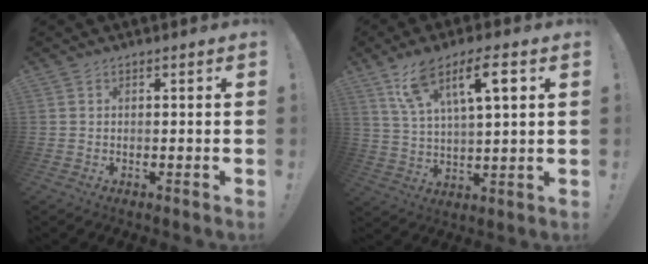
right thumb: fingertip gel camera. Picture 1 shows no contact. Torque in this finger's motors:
{"motor_torque": [0.46, 0.68, 0.15, 0.12, 0.14]}